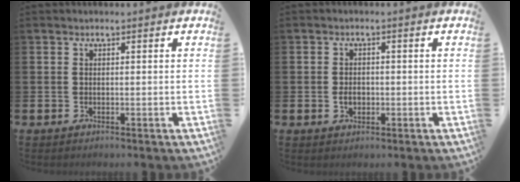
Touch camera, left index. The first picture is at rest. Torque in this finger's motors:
{"motor_torque": [0.08, 0.00, 0.03, 0.05]}